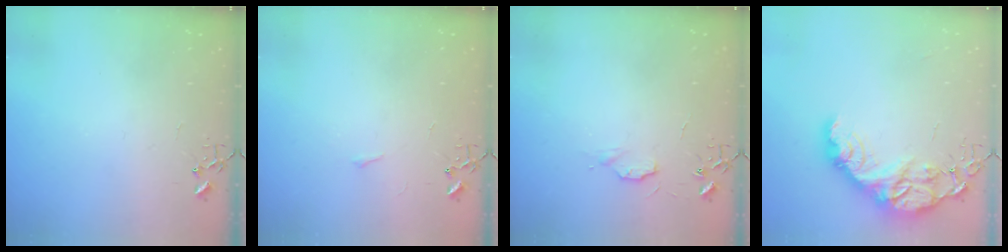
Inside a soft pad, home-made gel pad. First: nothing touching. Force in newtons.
{"total": 3.5, "press": 3.5, "slide": 0.6}
{"total": 4.3, "press": 4.2, "slide": 0.7}
{"total": 19.0, "press": 19.0, "slide": 1.4}